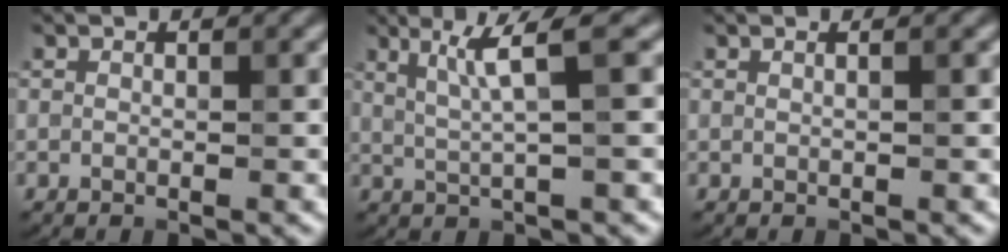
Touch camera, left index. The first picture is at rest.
{"total": 3.9, "force": [1.4, 0.3, 3.6], "torque": [-0.065, 0.002, 0.030]}
{"total": 0.8, "force": [0.4, 0.3, 0.6], "torque": [-0.007, -0.002, -0.004]}